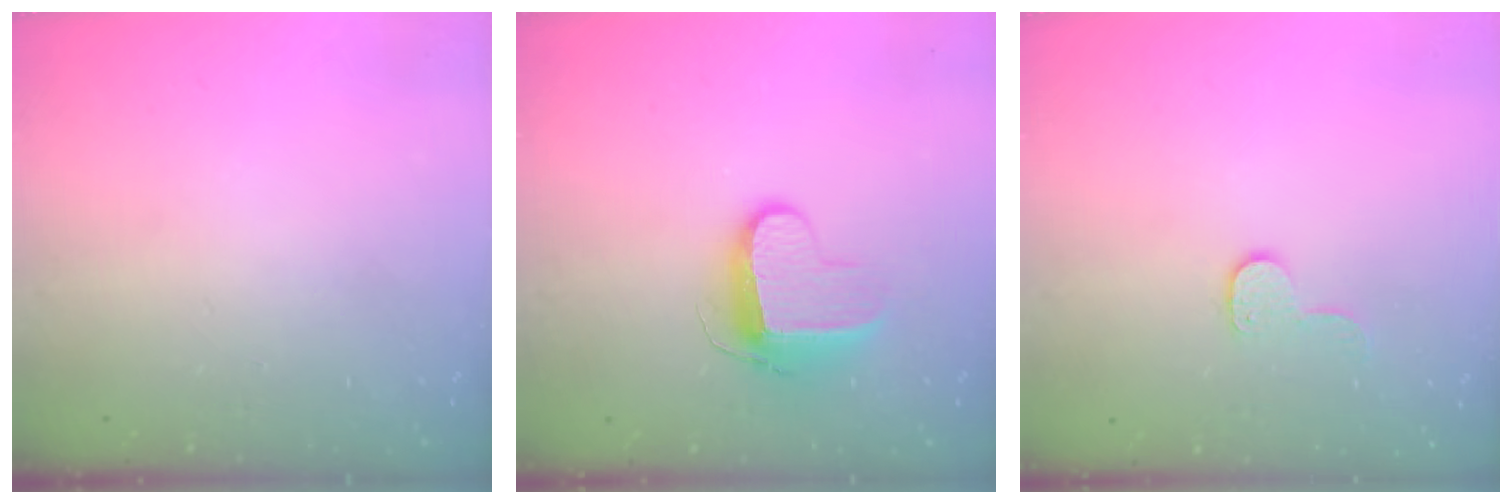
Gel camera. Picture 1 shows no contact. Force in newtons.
{"total": 9.3, "press": 9.3, "slide": 0.5}
{"total": 5.9, "press": 5.9, "slide": 0.5}